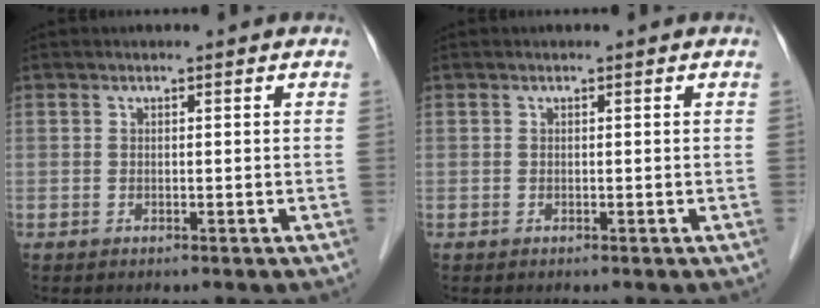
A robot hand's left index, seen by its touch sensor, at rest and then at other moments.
{"total": 0.0}